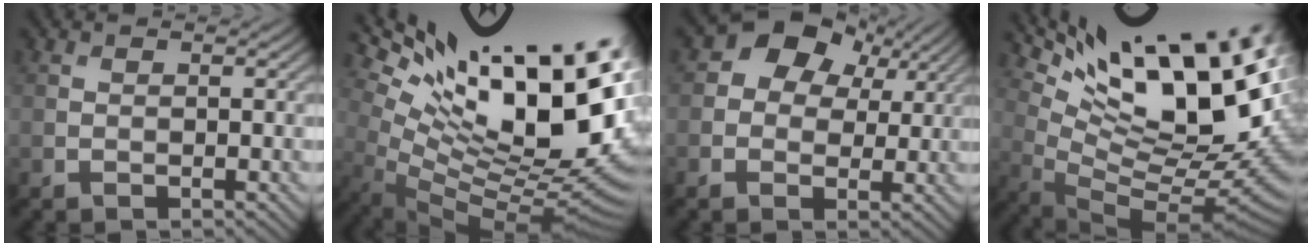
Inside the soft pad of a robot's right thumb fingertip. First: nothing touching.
{"total": 19.9, "force": [7.8, 7.3, 16.8], "torque": [-0.258, 0.000, 0.157]}
{"total": 7.6, "force": [2.9, 5.6, 4.1], "torque": [-0.071, 0.001, 0.035]}
{"total": 21.1, "force": [9.8, 7.7, 17.1], "torque": [-0.222, 0.021, 0.180]}